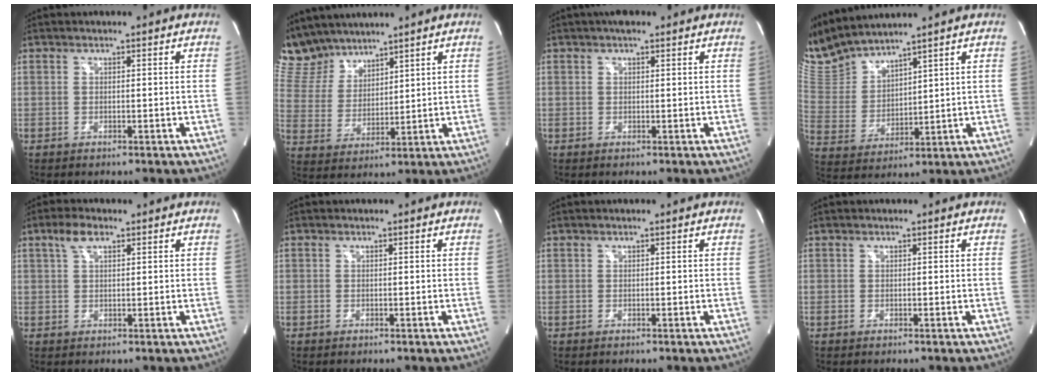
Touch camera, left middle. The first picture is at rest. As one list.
[{"total": 9.0, "force": [8.4, 3.0, 1.1], "torque": [-0.042, 0.014, 0.184]}, {"total": 2.1, "force": [1.5, 1.0, 1.2], "torque": [-0.020, 0.014, 0.021]}, {"total": 10.8, "force": [10.4, 0.4, 2.8], "torque": [-0.082, 0.008, 0.229]}, {"total": 3.3, "force": [1.9, 1.4, 2.3], "torque": [-0.053, 0.012, 0.039]}, {"total": 0.0}, {"total": 0.0}, {"total": 0.0}]